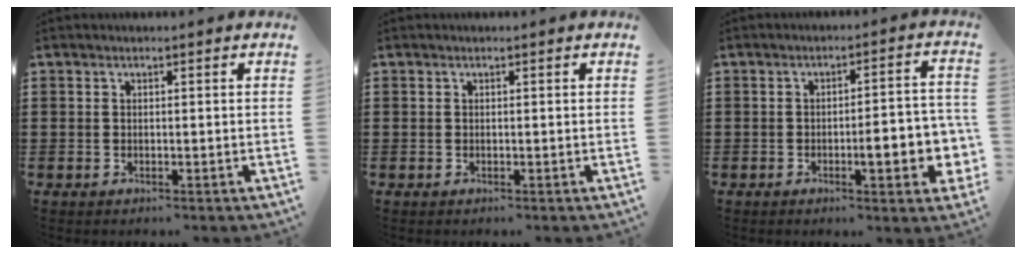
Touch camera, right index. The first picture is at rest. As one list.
[{"total": 0.0}, {"total": 7.2, "force": [-2.0, 1.9, 6.7], "torque": [-0.091, -0.007, -0.034]}]